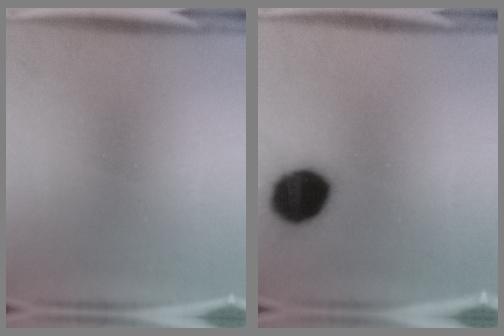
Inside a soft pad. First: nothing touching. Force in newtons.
{"total": 16.4}